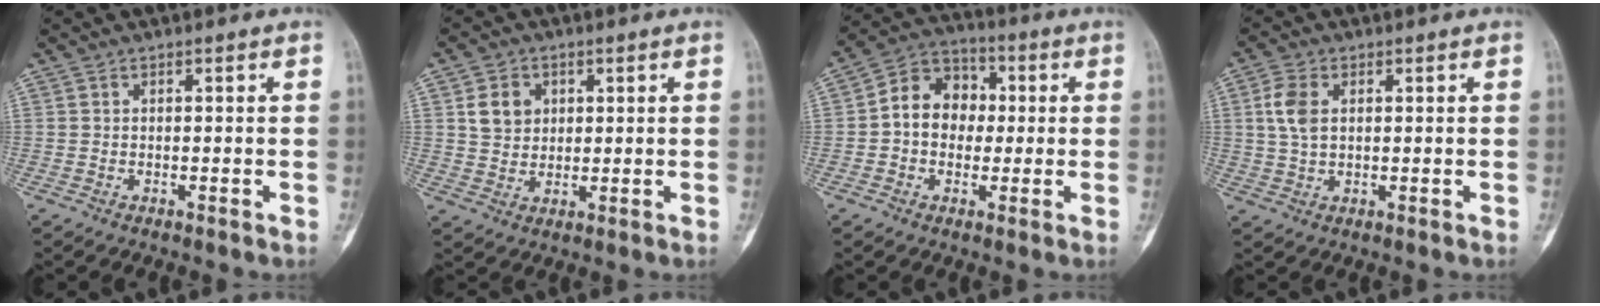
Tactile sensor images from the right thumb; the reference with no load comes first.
{"total": 5.9, "force": [1.9, 4.9, 2.7], "torque": [-0.025, -0.009, 0.037]}
{"total": 10.5, "force": [0.2, 8.5, 6.1], "torque": [-0.067, 0.030, -0.008]}
{"total": 5.4, "force": [1.3, 3.3, 4.0], "torque": [-0.087, 0.003, 0.025]}